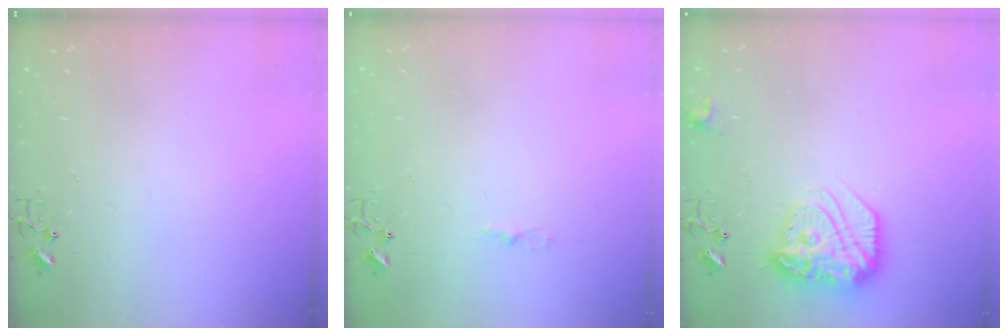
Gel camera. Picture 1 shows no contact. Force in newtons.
{"total": 2.4, "press": 2.4, "slide": 0.3}
{"total": 22.2, "press": 22.1, "slide": 1.5}